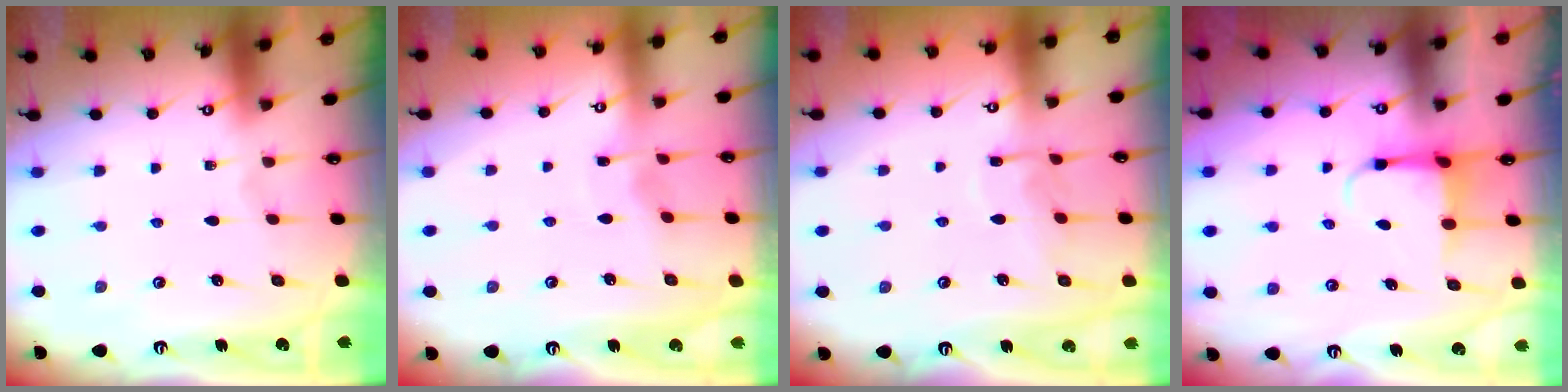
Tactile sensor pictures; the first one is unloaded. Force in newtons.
{"total": 2.6, "press": 2.6, "slide": 0.2}
{"total": 8.1, "press": 8.0, "slide": 0.6}
{"total": 4.0, "press": 3.8, "slide": 1.1}